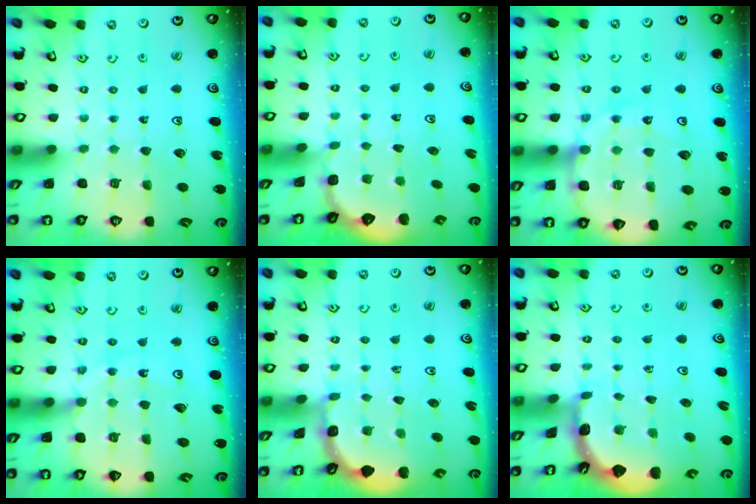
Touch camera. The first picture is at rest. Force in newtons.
{"total": 1.8, "press": 1.0, "slide": 1.4}
{"total": 15.6, "press": 15.4, "slide": 1.9}
{"total": 12.1, "press": 12.0, "slide": 1.5}
{"total": 1.6, "press": 1.6, "slide": 0.1}
{"total": 1.7, "press": 1.7, "slide": 0.1}